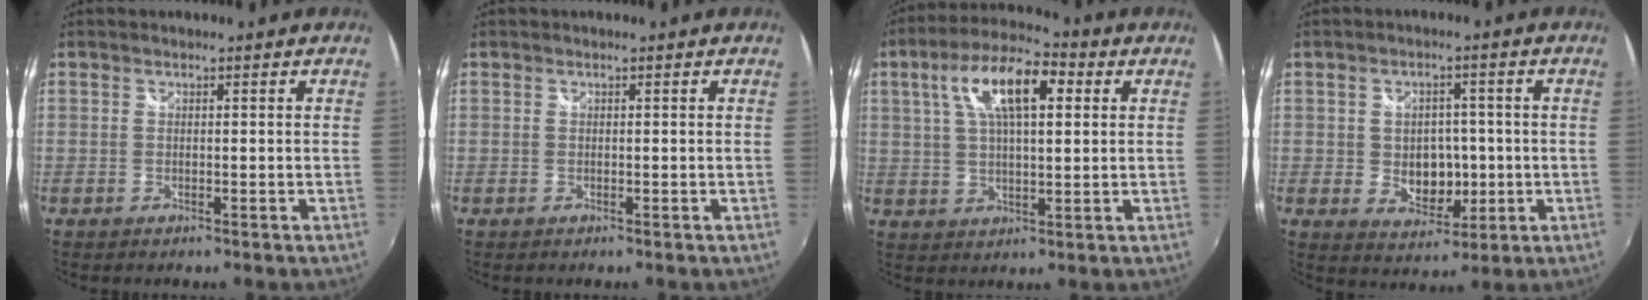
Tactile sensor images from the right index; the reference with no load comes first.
{"total": 0.0}
{"total": 13.4, "force": [4.6, 5.2, 11.5], "torque": [-0.210, 0.029, 0.073]}
{"total": 7.4, "force": [-0.8, 5.8, 4.6], "torque": [-0.083, 0.000, -0.001]}